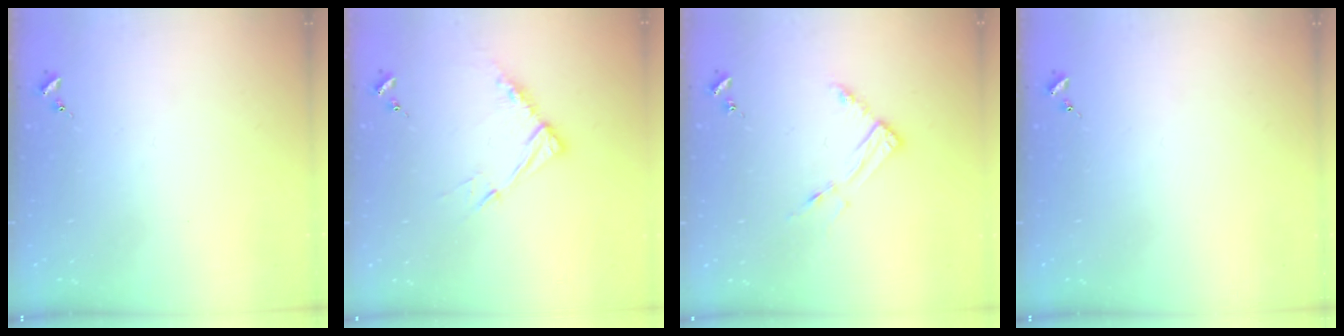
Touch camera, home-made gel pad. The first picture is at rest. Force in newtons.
{"total": 9.4, "press": 9.4, "slide": 0.6}
{"total": 7.4, "press": 7.4, "slide": 0.6}
{"total": 0.0}